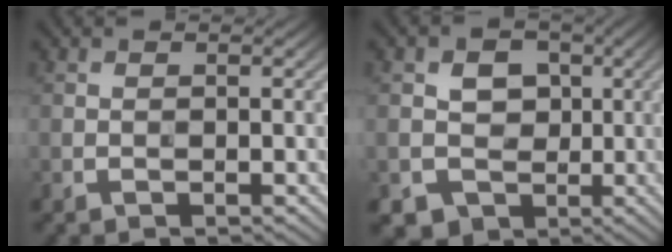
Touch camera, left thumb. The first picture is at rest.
{"total": 7.1, "force": [-0.4, 6.4, 3.1], "torque": [-0.047, 0.007, -0.027]}